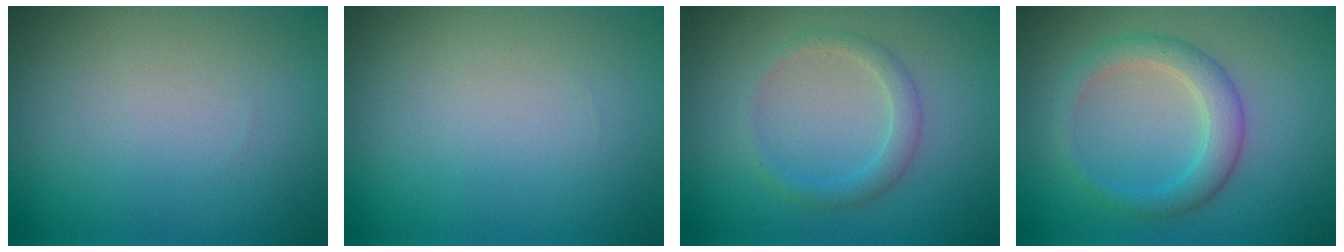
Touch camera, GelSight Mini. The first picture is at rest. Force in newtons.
{"total": 0.0}
{"total": 1.9, "press": 1.9, "slide": 0.1}
{"total": 2.2, "press": 2.2, "slide": 0.2}